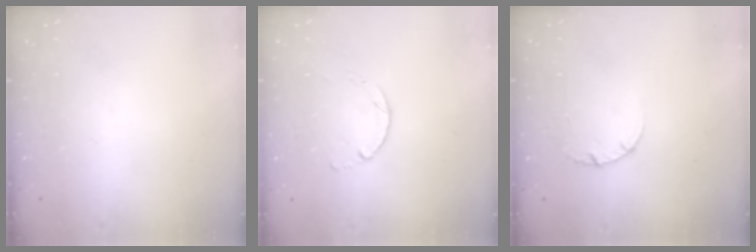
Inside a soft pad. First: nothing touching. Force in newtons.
{"total": 1.4, "press": 1.4, "slide": 0.2}
{"total": 2.5, "press": 2.5, "slide": 0.3}